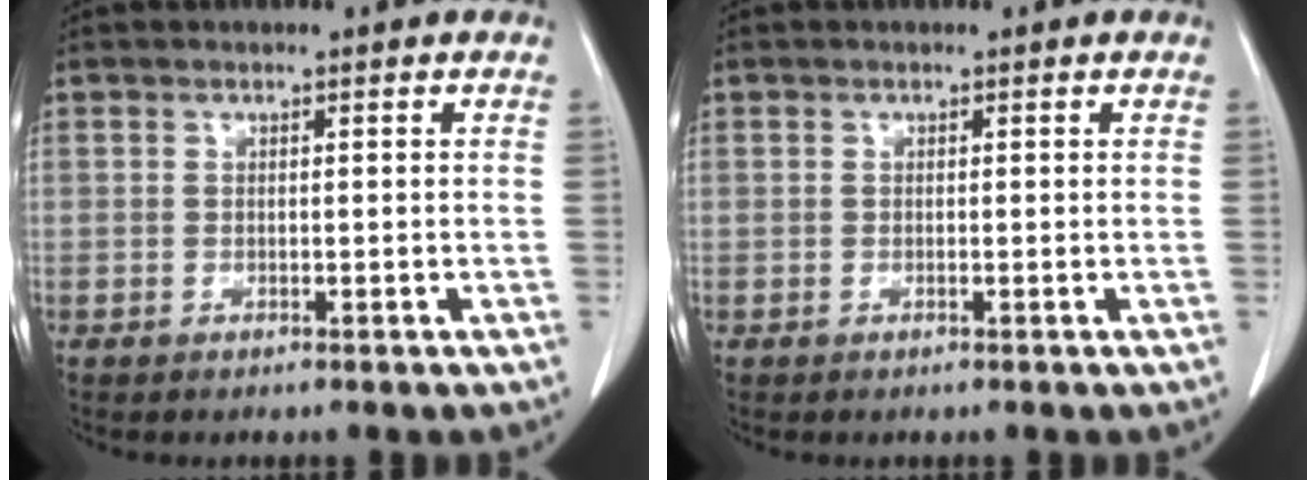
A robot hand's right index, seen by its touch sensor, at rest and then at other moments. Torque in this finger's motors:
{"motor_torque": [0.04, 0.14, 0.05, 0.00]}